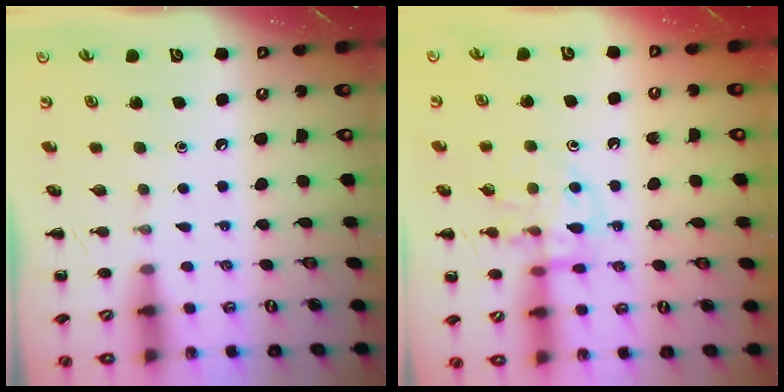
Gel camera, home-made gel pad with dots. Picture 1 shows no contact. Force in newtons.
{"total": 11.3, "press": 11.2, "slide": 1.4}